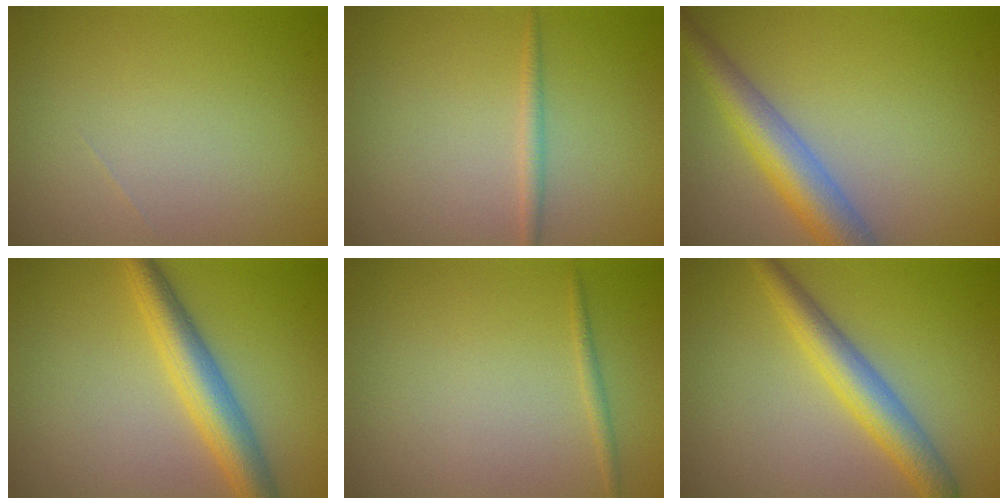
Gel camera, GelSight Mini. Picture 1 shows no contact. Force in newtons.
{"total": 1.1, "press": 1.1, "slide": 0.0}
{"total": 5.4, "press": 5.4, "slide": 0.3}
{"total": 5.0, "press": 5.0, "slide": 0.0}
{"total": 0.8, "press": 0.8, "slide": 0.1}
{"total": 4.2, "press": 4.2, "slide": 0.1}